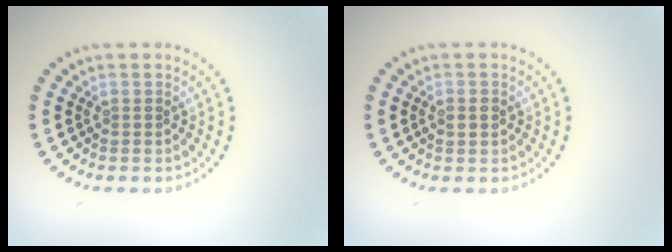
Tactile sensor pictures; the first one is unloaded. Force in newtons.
{"total": 1.5, "press": 1.5, "slide": 0.1}